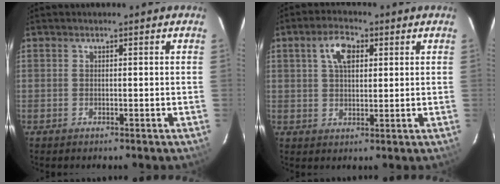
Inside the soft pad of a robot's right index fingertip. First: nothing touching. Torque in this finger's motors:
{"motor_torque": [0.26, 0.08, 0.18, 0.05]}